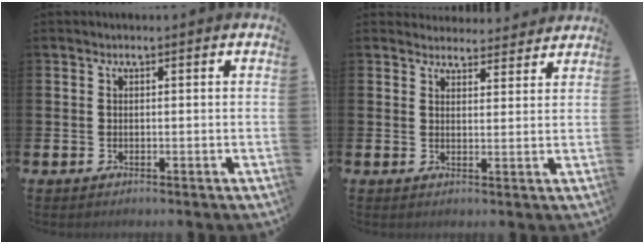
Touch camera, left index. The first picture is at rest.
{"total": 3.6, "force": [3.5, 0.9, -0.2], "torque": [0.010, -0.024, 0.060]}